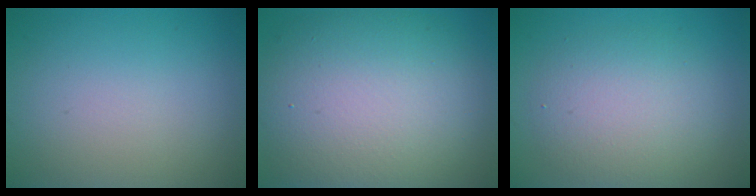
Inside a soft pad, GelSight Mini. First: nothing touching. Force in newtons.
{"total": 12.9, "press": 12.9, "slide": 0.4}
{"total": 4.8, "press": 4.8, "slide": 0.1}